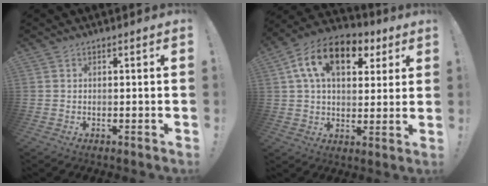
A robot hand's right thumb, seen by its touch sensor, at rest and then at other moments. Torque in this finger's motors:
{"motor_torque": [0.24, 2.27, 0.85, -0.38, 0.37]}